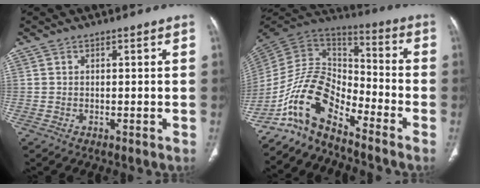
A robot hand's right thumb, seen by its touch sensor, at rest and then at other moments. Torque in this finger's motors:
{"motor_torque": [0.29, 0.08, 1.03, -1.74, 0.16]}